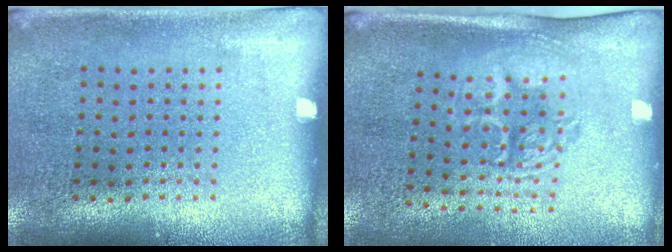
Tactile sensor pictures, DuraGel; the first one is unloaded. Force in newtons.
{"total": 1.7, "press": 1.4, "slide": 1.1}